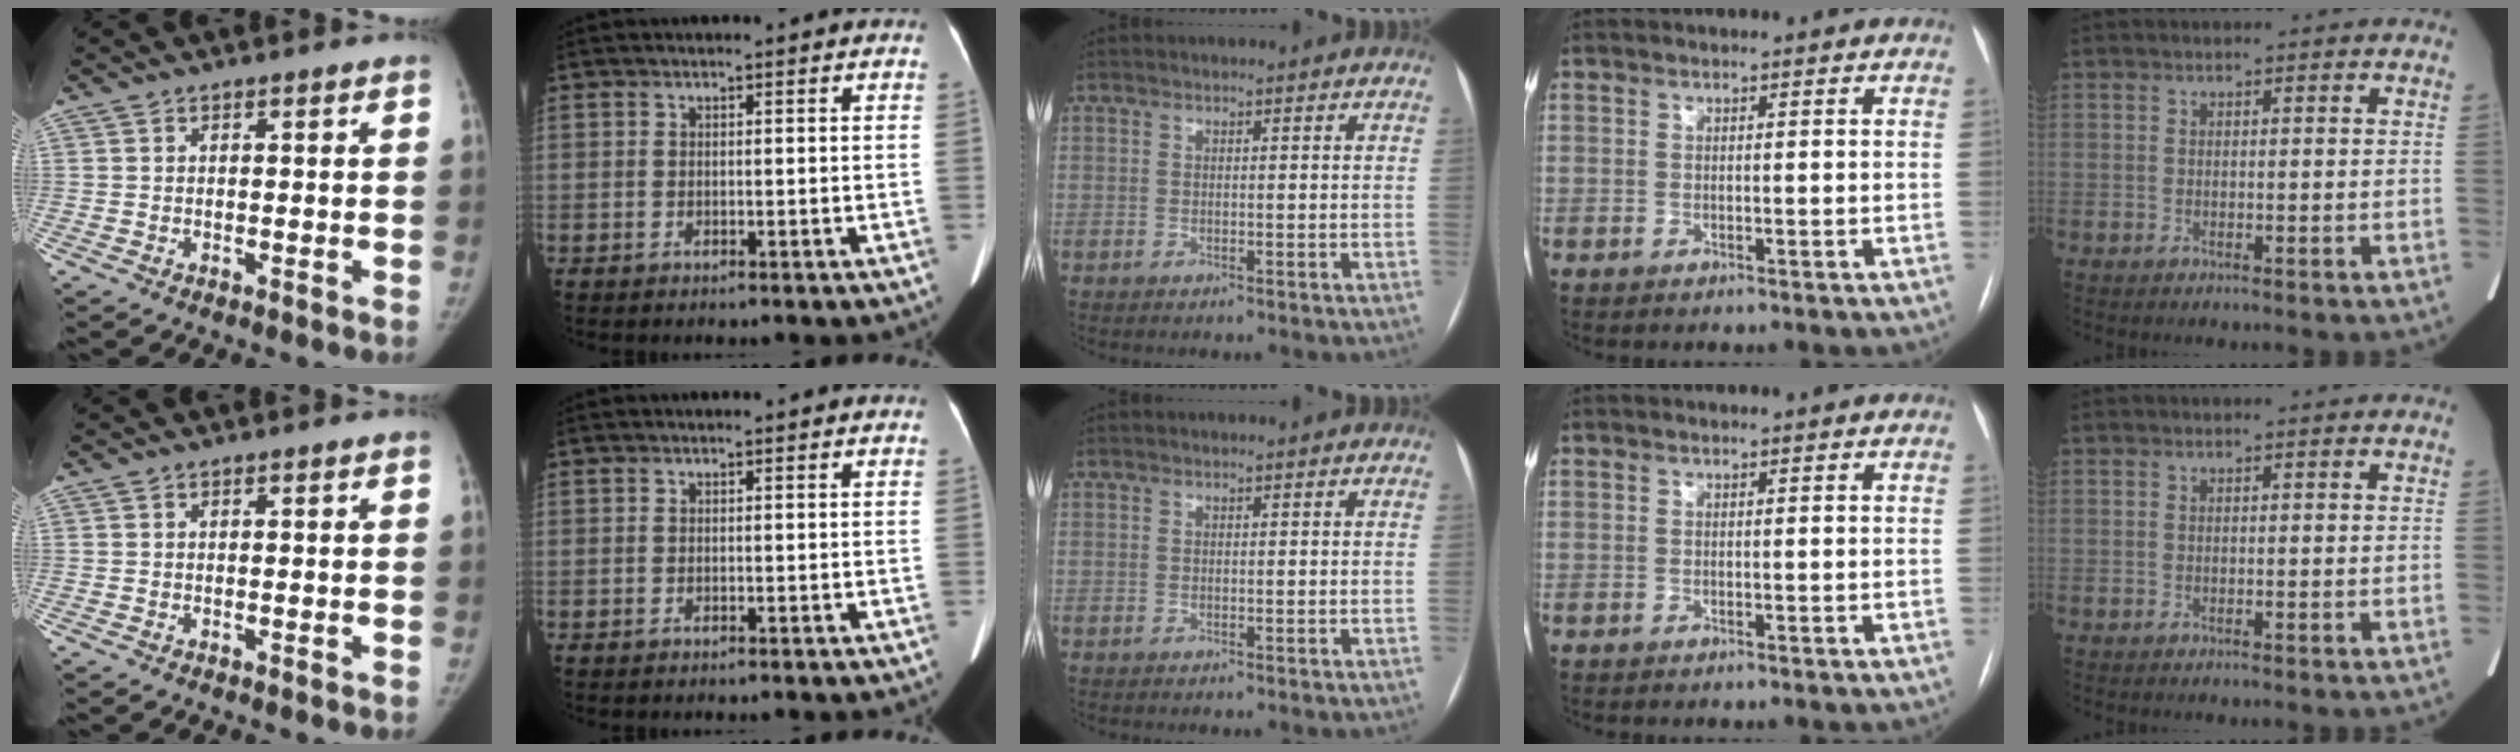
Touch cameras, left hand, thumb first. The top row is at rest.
{}